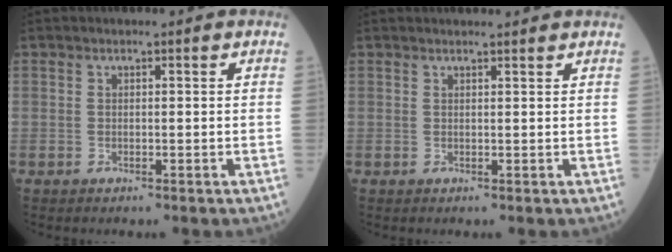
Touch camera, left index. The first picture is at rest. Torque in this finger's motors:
{"motor_torque": [-0.86, -1.27, -0.03, 0.01]}